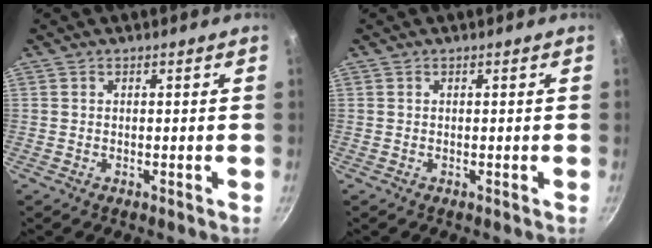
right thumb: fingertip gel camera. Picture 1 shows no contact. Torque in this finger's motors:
{"motor_torque": [-0.01, 0.01, 0.00, 0.00, 0.02]}